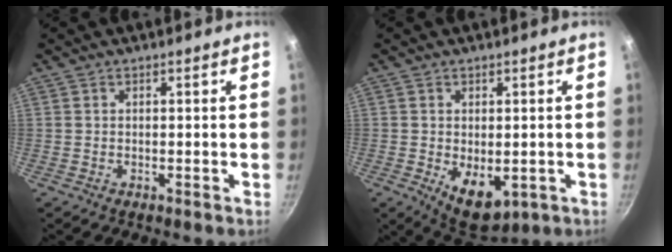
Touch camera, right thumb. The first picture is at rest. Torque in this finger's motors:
{"motor_torque": [-0.21, 0.43, 0.05, 0.01, 0.00]}